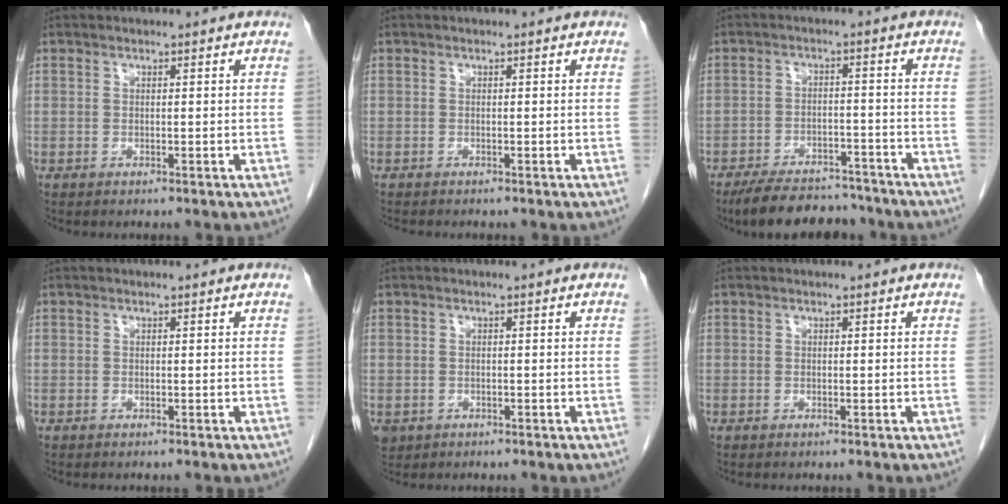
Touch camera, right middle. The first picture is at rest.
{"total": 1.5, "force": [-1.4, 0.1, 0.6], "torque": [-0.016, -0.006, -0.019]}
{"total": 11.2, "force": [-10.0, 3.5, 3.8], "torque": [-0.056, 0.004, -0.146]}
{"total": 0.0}
{"total": 2.8, "force": [-1.3, 2.3, 0.8], "torque": [-0.017, -0.001, -0.016]}
{"total": 0.0}